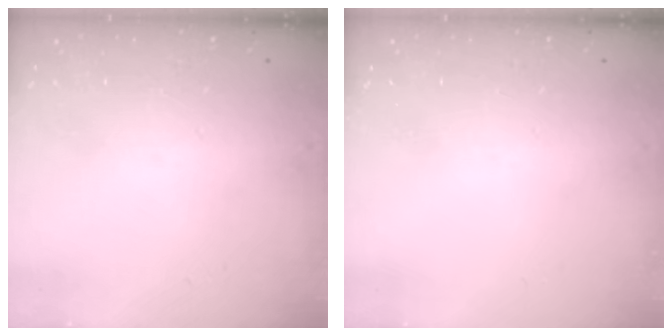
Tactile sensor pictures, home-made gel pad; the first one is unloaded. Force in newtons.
{"total": 0.0}